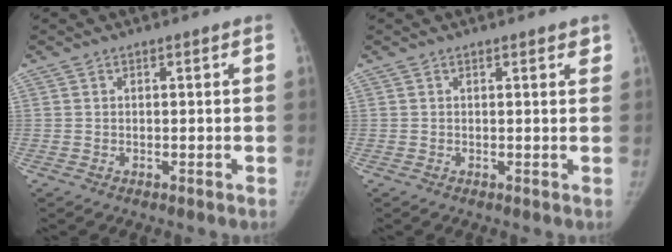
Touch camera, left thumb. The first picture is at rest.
{"total": 1.8, "force": [1.2, 0.6, 1.2], "torque": [-0.006, -0.002, 0.012]}